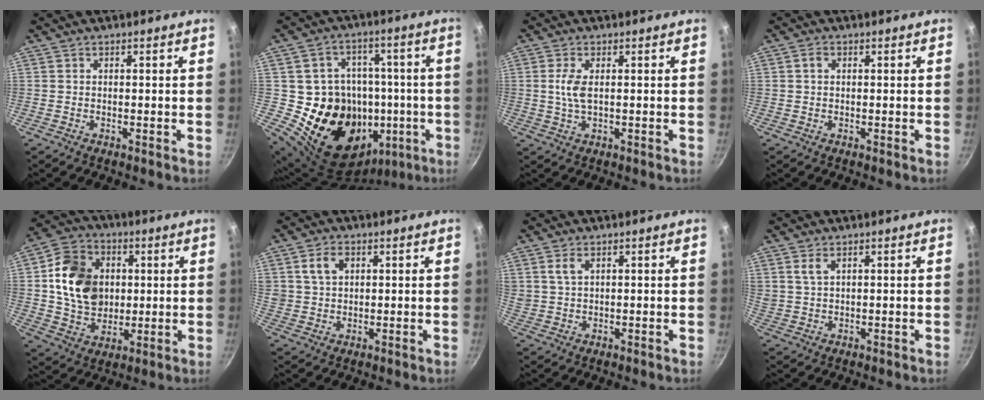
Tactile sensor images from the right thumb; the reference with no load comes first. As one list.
[{"total": 23.0, "force": [-3.4, 19.0, 12.5], "torque": [-0.171, 0.029, -0.034]}, {"total": 4.0, "force": [0.4, 1.7, 3.6], "torque": [-0.080, 0.000, 0.009]}, {"total": 1.5, "force": [0.4, 1.1, 0.9], "torque": [-0.014, 0.006, 0.004]}, {"total": 15.7, "force": [2.3, 12.5, 9.2], "torque": [-0.134, 0.004, 0.041]}, {"total": 5.1, "force": [1.9, 3.7, 3.0], "torque": [-0.038, 0.000, 0.038]}, {"total": 3.2, "force": [1.6, 1.9, 2.1], "torque": [-0.035, -0.004, 0.035]}, {"total": 2.9, "force": [1.5, 1.5, 1.9], "torque": [-0.035, -0.005, 0.034]}]